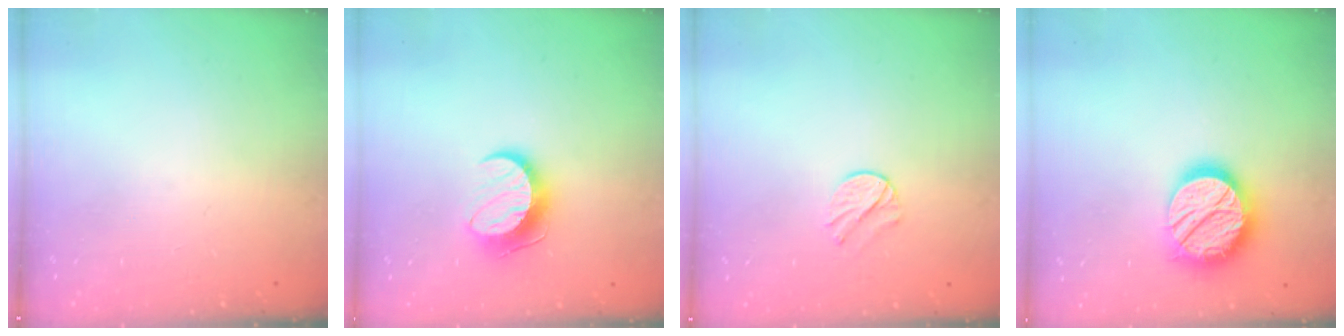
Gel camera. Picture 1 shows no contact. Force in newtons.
{"total": 10.1, "press": 10.0, "slide": 0.5}
{"total": 5.0, "press": 5.0, "slide": 0.5}
{"total": 17.9, "press": 17.9, "slide": 1.1}